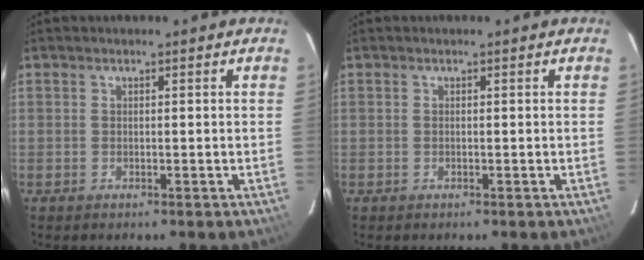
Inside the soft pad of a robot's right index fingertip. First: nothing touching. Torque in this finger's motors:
{"motor_torque": [0.15, 0.03, 0.03, 0.01]}